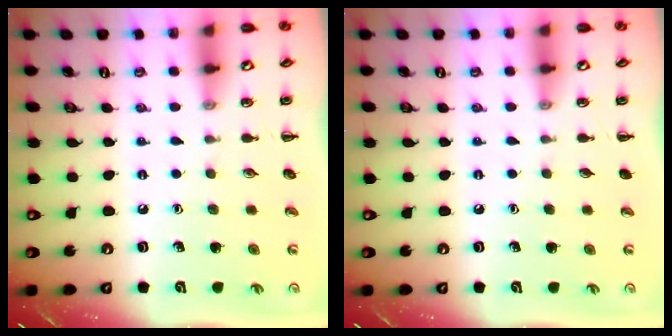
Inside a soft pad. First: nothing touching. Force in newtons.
{"total": 0.0}